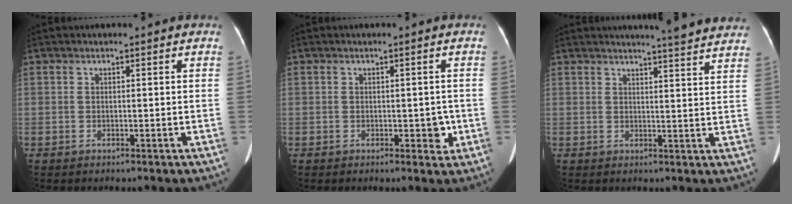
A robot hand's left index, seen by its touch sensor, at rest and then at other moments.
{"total": 2.4, "force": [-0.6, 1.4, 1.8], "torque": [-0.017, 0.002, -0.004]}
{"total": 10.1, "force": [9.5, -0.3, 3.5], "torque": [-0.043, -0.014, 0.095]}